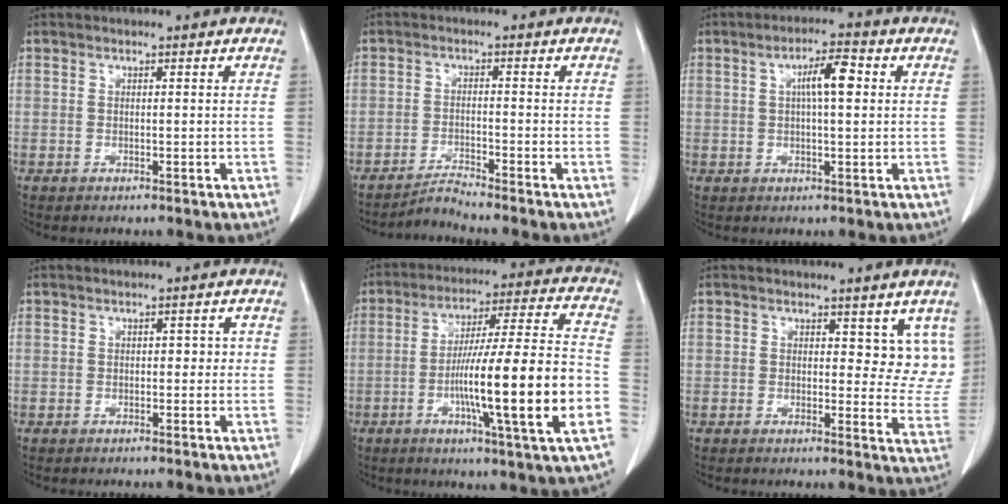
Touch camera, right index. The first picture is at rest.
{"total": 3.1, "force": [-2.8, -1.3, -0.1], "torque": [-0.004, -0.018, -0.054]}
{"total": 5.5, "force": [1.2, 1.1, 5.3], "torque": [-0.092, 0.012, 0.020]}
{"total": 1.7, "force": [-0.1, 1.1, 1.3], "torque": [-0.012, 0.014, -0.002]}
{"total": 20.0, "force": [-4.9, 0.0, 19.3], "torque": [-0.301, -0.002, -0.080]}
{"total": 6.1, "force": [3.6, 3.6, 3.3], "torque": [-0.014, -0.020, 0.033]}